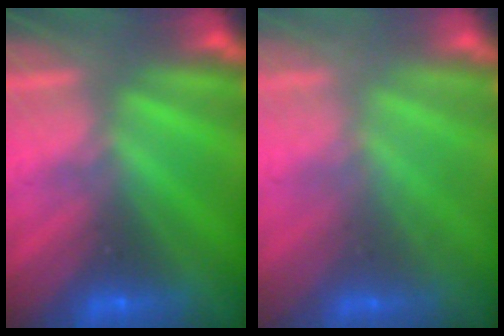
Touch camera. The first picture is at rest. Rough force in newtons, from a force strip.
{"total": 2.3}